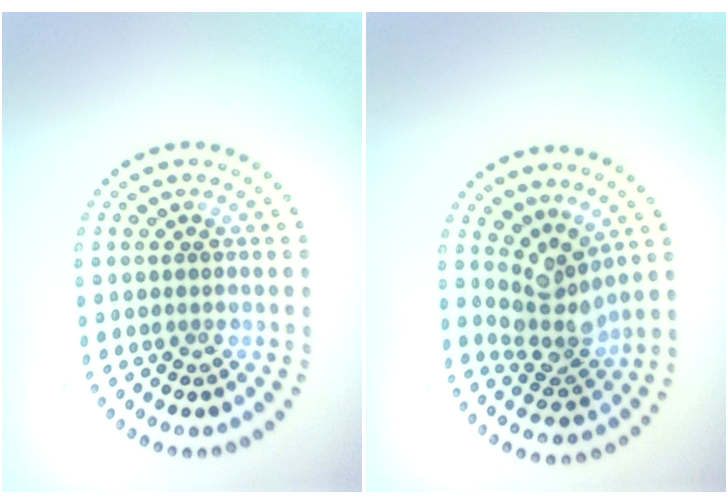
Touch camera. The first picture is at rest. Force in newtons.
{"total": 3.5, "press": 2.5, "slide": 2.5}